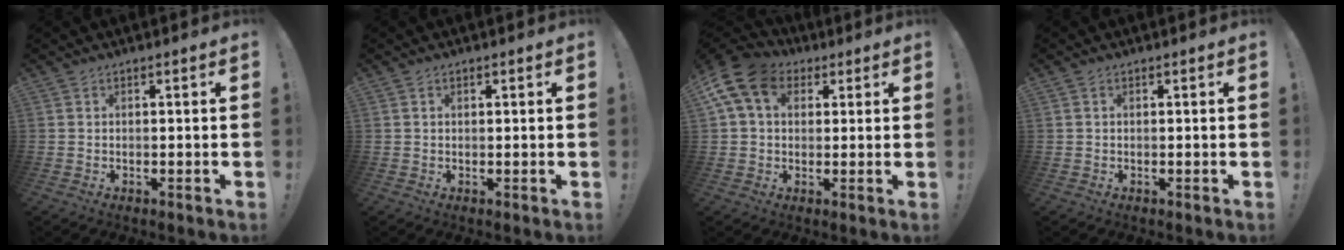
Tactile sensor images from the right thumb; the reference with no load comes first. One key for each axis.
{"total": 0.7, "fx": 0.4, "fy": 0.4, "fz": 0.4, "tx": -0.004, "ty": -0.001, "tz": 0.006}
{"total": 13.4, "fx": 5.0, "fy": 9.5, "fz": 8.1, "tx": -0.153, "ty": -0.009, "tz": 0.098}
{"total": 0.6, "fx": 0.2, "fy": 0.5, "fz": 0.3, "tx": -0.001, "ty": 0.001, "tz": 0.002}